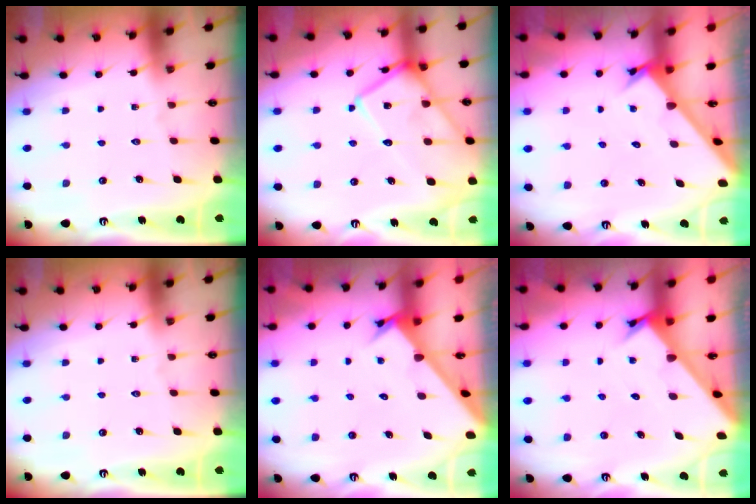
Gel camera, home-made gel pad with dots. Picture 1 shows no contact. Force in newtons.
{"total": 17.9, "press": 17.9, "slide": 1.7}
{"total": 2.3, "press": 2.3, "slide": 0.1}
{"total": 0.0}
{"total": 2.6, "press": 2.6, "slide": 0.3}
{"total": 2.5, "press": 2.5, "slide": 0.2}